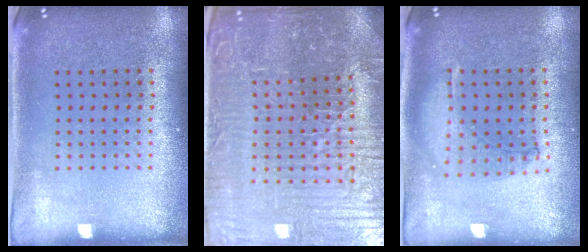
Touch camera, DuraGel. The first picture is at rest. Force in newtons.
{"total": 5.5, "press": 5.3, "slide": 1.4}
{"total": 1.0, "press": 0.9, "slide": 0.3}